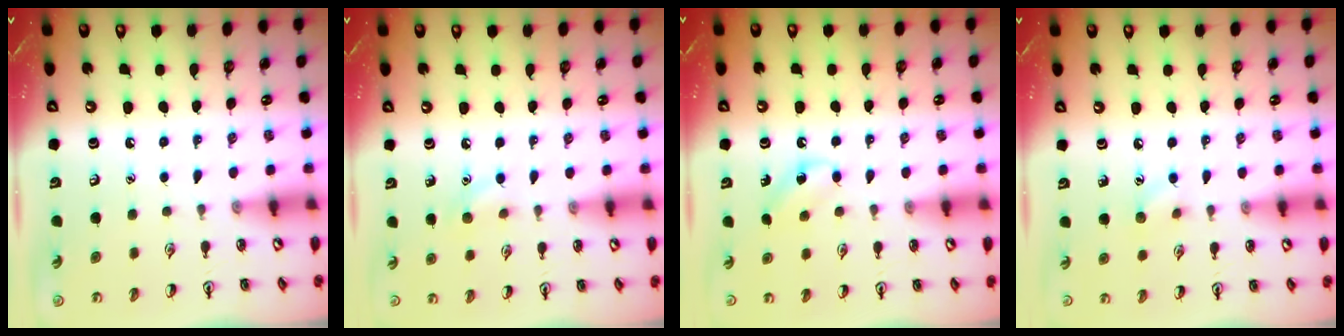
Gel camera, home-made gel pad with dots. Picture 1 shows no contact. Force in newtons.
{"total": 6.5, "press": 6.2, "slide": 1.9}
{"total": 6.1, "press": 5.9, "slide": 1.6}
{"total": 5.6, "press": 5.4, "slide": 1.6}